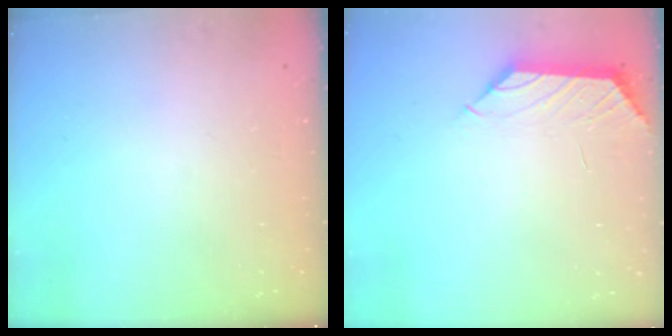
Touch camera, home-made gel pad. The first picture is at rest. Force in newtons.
{"total": 1.5, "press": 1.3, "slide": 0.6}